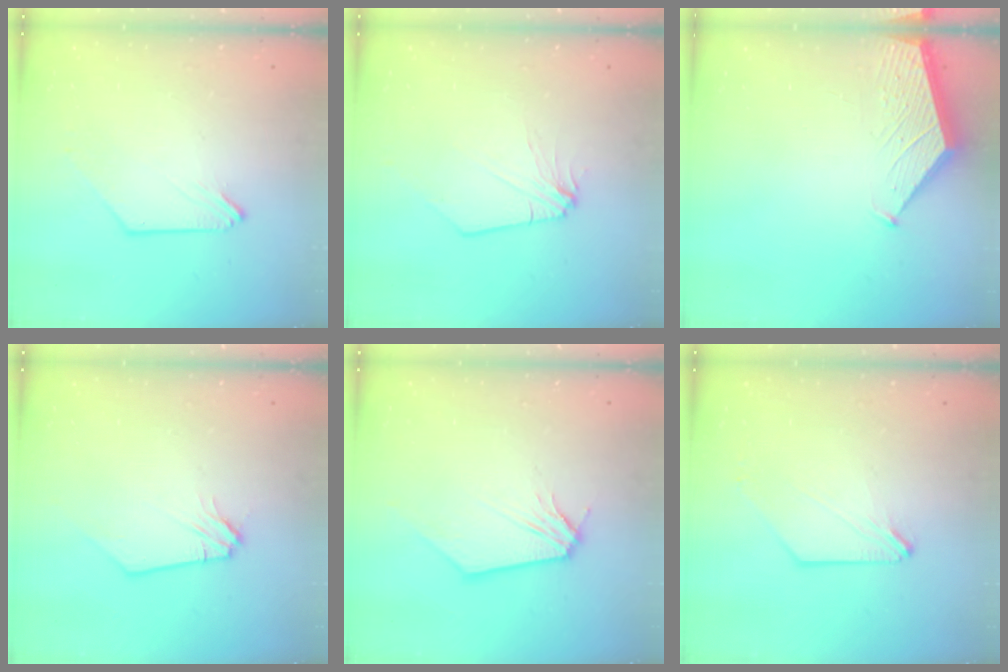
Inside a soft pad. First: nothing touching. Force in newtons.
{"total": 1.7, "press": 1.7, "slide": 0.3}
{"total": 2.4, "press": 2.4, "slide": 0.3}
{"total": 0.0}
{"total": 0.0}
{"total": 0.0}